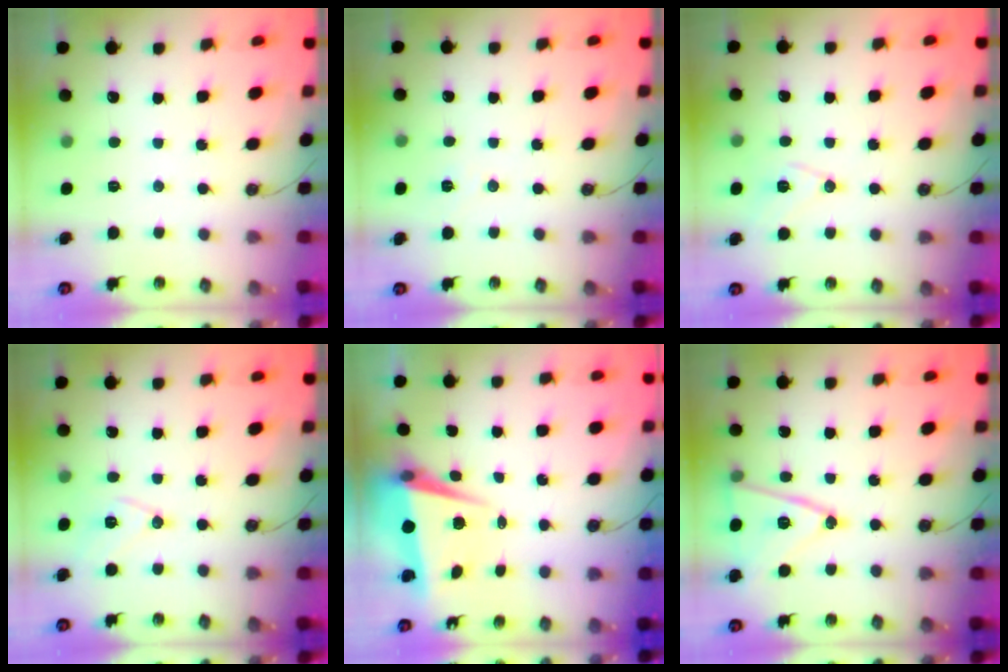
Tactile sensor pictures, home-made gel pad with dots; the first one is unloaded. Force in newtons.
{"total": 7.0, "press": 5.3, "slide": 4.5}
{"total": 9.5, "press": 8.8, "slide": 3.6}
{"total": 10.1, "press": 9.5, "slide": 3.5}
{"total": 6.9, "press": 6.7, "slide": 1.6}
{"total": 15.6, "press": 15.2, "slide": 3.4}